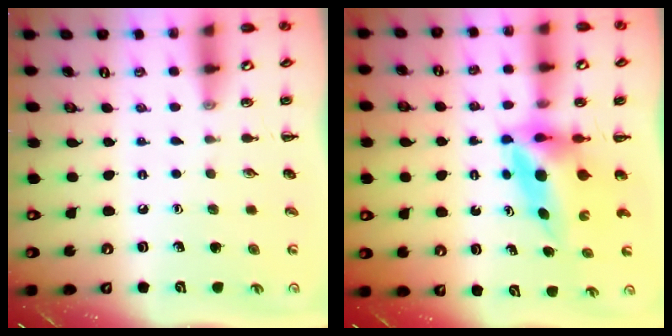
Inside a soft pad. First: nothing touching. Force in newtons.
{"total": 6.0, "press": 5.8, "slide": 1.6}